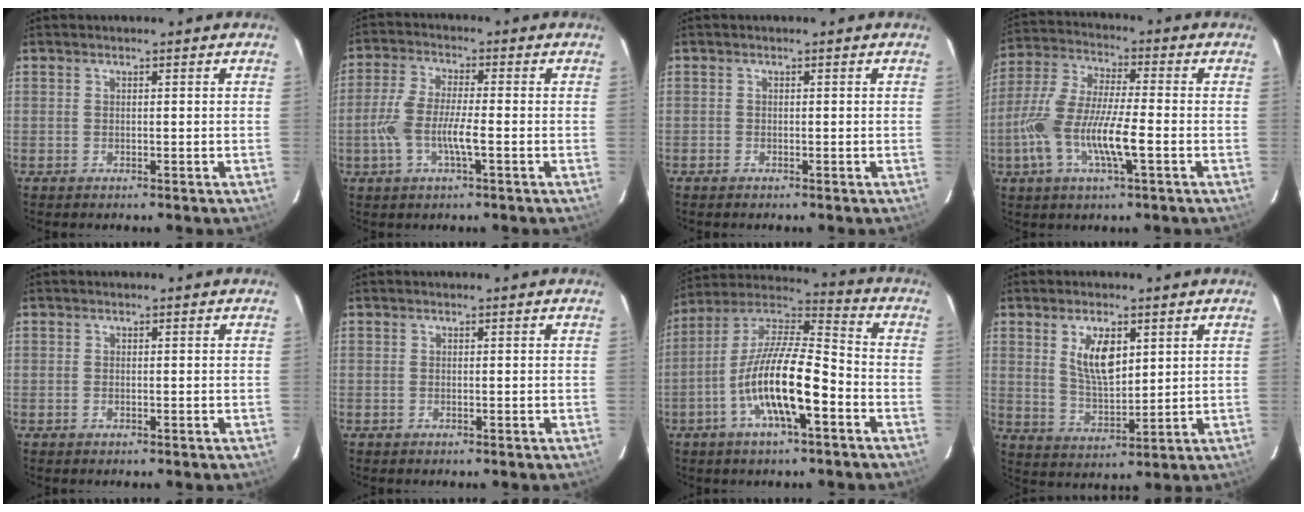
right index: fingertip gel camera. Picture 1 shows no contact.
{"total": 8.1, "force": [-2.2, 1.7, 7.6], "torque": [-0.161, -0.001, -0.045]}
{"total": 0.6, "force": [-0.5, 0.3, 0.0], "torque": [-0.001, 0.001, -0.011]}
{"total": 14.0, "force": [-3.9, 3.2, 13.0], "torque": [-0.271, -0.005, -0.077]}
{"total": 0.0}
{"total": 0.0}
{"total": 16.0, "force": [-6.1, 3.8, 14.3], "torque": [-0.272, -0.008, -0.121]}
{"total": 8.3, "force": [3.1, 3.9, 6.7], "torque": [-0.119, 0.000, 0.067]}